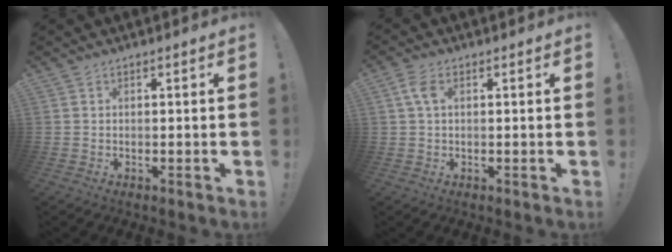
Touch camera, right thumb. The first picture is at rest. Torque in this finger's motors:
{"motor_torque": [0.92, 1.13, 0.41, -0.41, 0.00]}